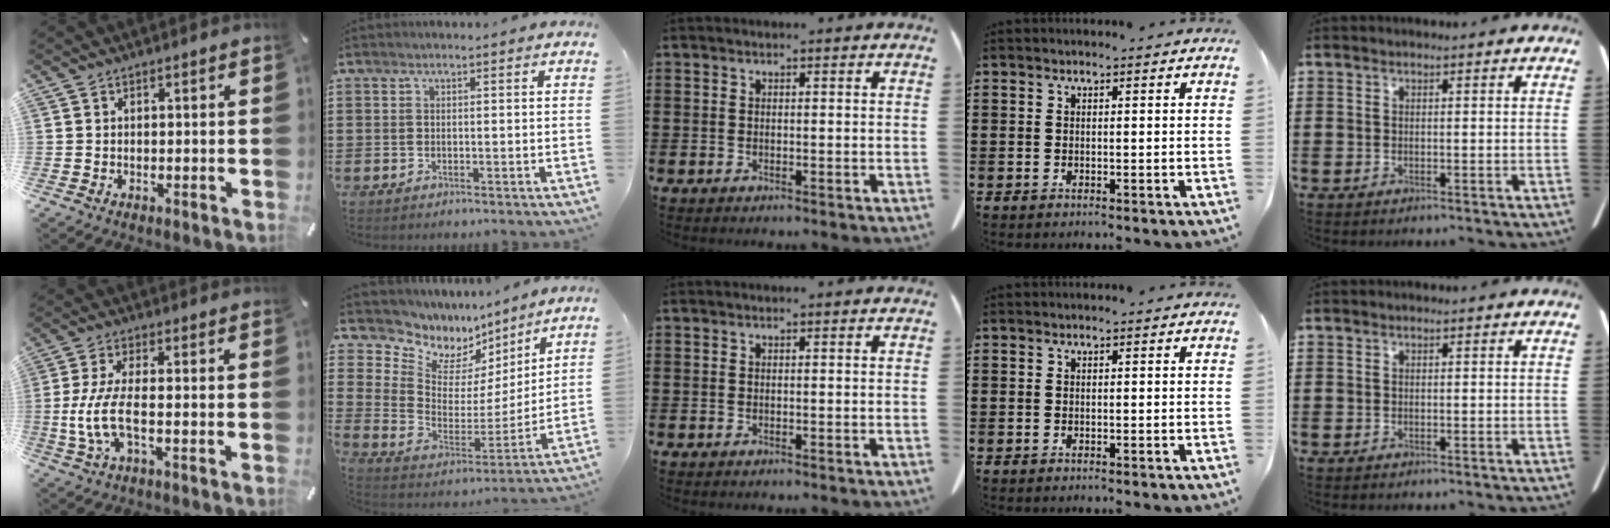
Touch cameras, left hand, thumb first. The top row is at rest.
{"thumb": {"total": 8.5, "force": [-1.5, 2.7, 8.0], "torque": [-0.174, -0.016, -0.028]}, "index": {"total": 6.3, "force": [5.0, 3.8, 0.3], "torque": [-0.051, -0.046, 0.088]}}